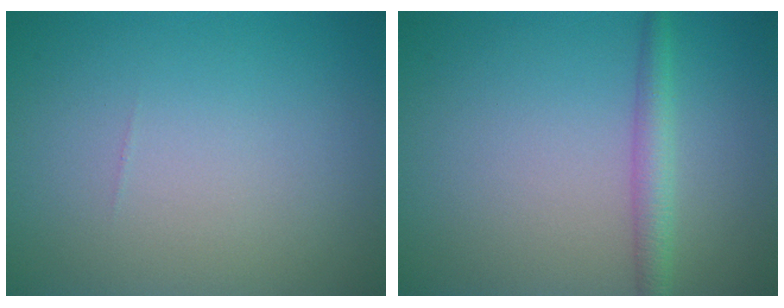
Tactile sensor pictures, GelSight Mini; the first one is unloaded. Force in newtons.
{"total": 2.3, "press": 2.3, "slide": 0.1}